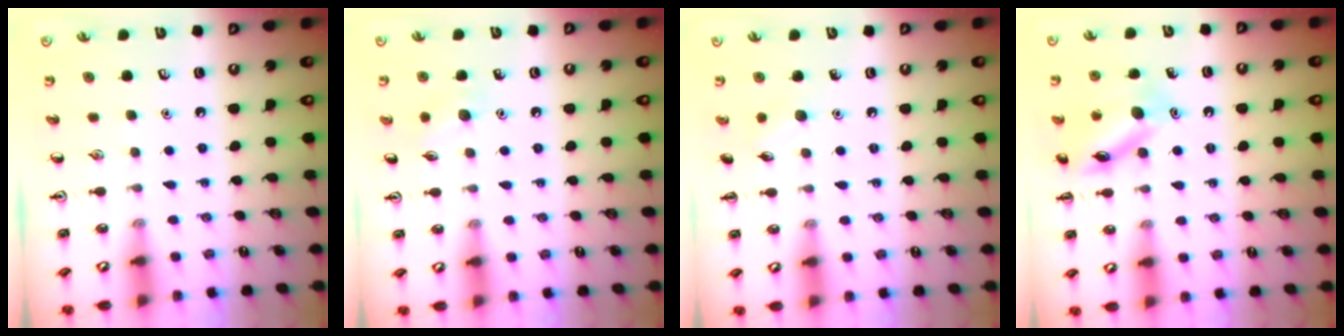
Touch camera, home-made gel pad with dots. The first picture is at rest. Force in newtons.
{"total": 6.2, "press": 5.9, "slide": 1.8}
{"total": 5.3, "press": 5.0, "slide": 1.5}
{"total": 13.1, "press": 13.1, "slide": 0.7}